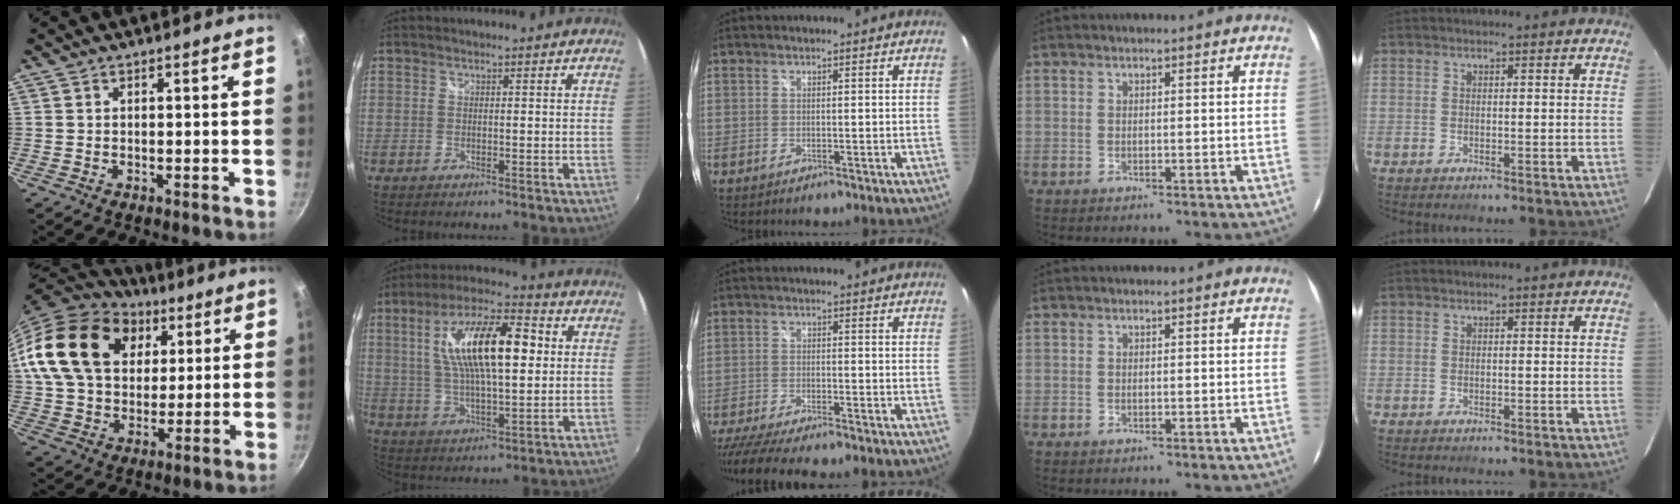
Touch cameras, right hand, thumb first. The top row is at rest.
{"thumb": {"total": 24.3, "force": [8.6, 17.6, 14.4], "torque": [-0.244, 0.002, 0.152]}, "index": {"total": 17.3, "force": [3.6, 5.9, 15.9], "torque": [-0.285, 0.023, 0.062]}, "middle": {"total": 10.5, "force": [-9.1, 0.8, 5.0], "torque": [-0.122, -0.034, -0.153]}}